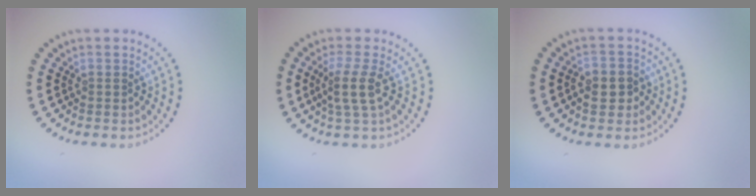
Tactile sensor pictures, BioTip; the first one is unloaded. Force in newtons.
{"total": 2.7, "press": 2.3, "slide": 1.5}
{"total": 2.8, "press": 2.7, "slide": 0.7}